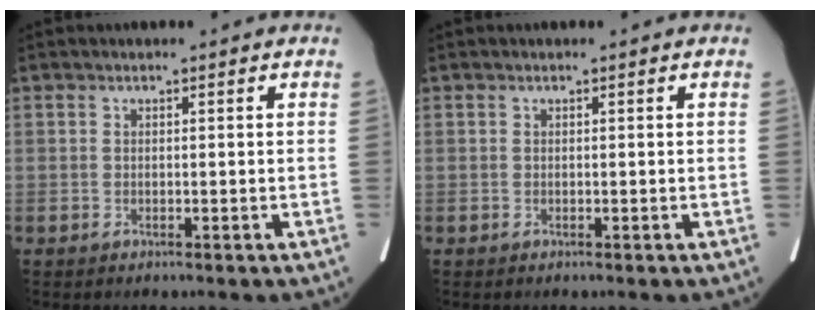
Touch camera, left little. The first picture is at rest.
{"total": 0.0}